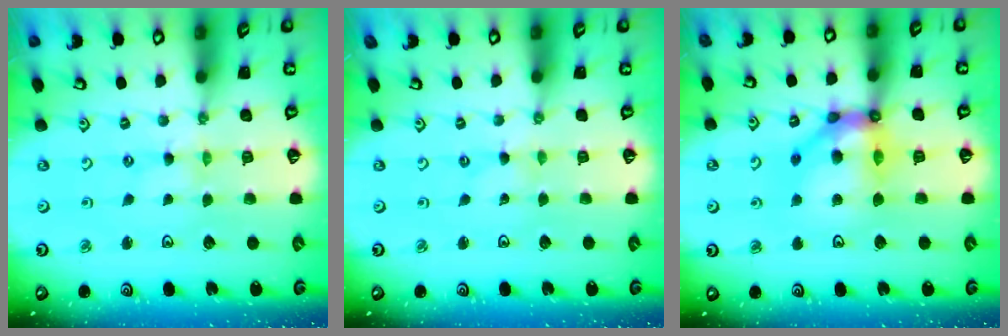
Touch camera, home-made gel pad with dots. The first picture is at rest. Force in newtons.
{"total": 0.0}
{"total": 13.6, "press": 13.6, "slide": 1.4}